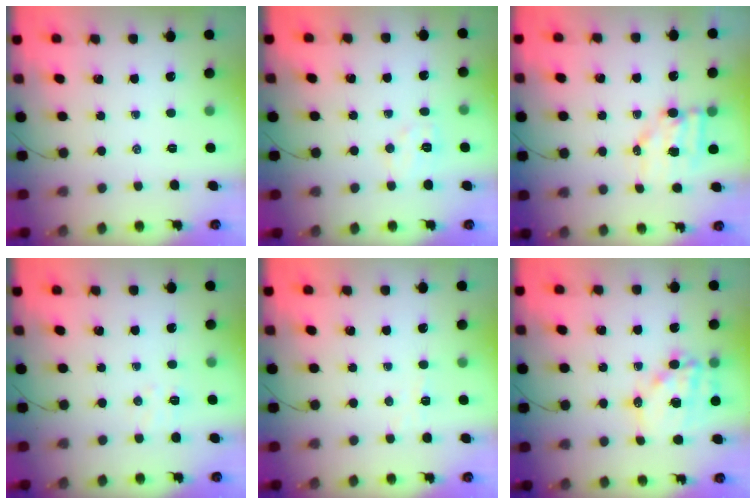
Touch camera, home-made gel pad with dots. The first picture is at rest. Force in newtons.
{"total": 5.7, "press": 5.6, "slide": 1.1}
{"total": 7.8, "press": 7.8, "slide": 0.8}
{"total": 4.6, "press": 4.4, "slide": 1.2}
{"total": 2.9, "press": 2.7, "slide": 0.8}
{"total": 14.0, "press": 13.8, "slide": 2.8}